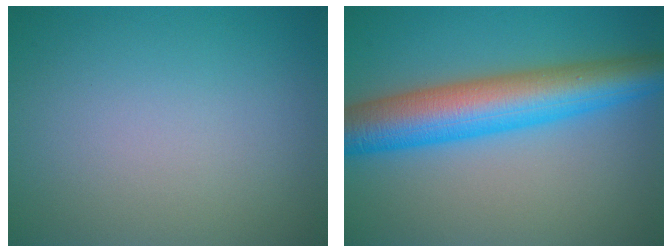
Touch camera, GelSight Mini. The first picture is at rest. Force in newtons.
{"total": 9.0, "press": 8.9, "slide": 0.2}